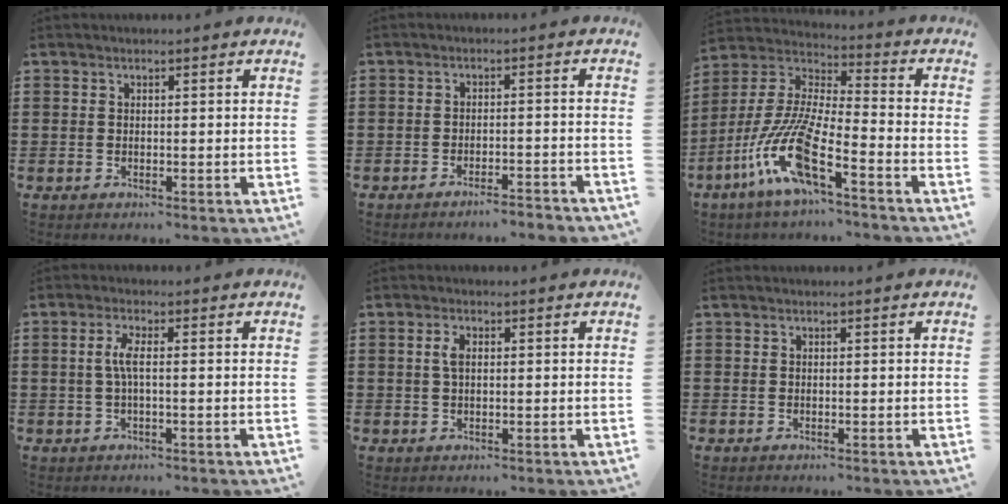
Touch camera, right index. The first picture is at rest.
{"total": 2.7, "force": [-2.6, -0.2, 0.6], "torque": [-0.014, -0.002, -0.053]}
{"total": 12.4, "force": [-7.7, 1.3, 9.6], "torque": [-0.233, -0.025, -0.158]}
{"total": 3.0, "force": [-0.2, 0.5, 3.0], "torque": [-0.063, -0.001, -0.008]}
{"total": 2.2, "force": [0.4, 1.0, 1.9], "torque": [-0.040, 0.007, 0.005]}
{"total": 0.0}